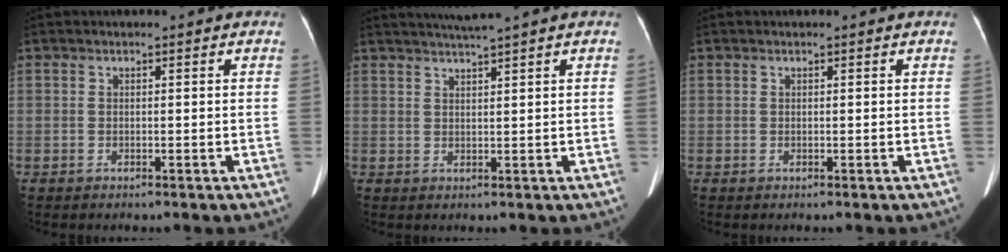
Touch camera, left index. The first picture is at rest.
{"total": 3.4, "force": [2.8, -1.2, 1.4], "torque": [-0.023, 0.006, 0.054]}
{"total": 0.0}